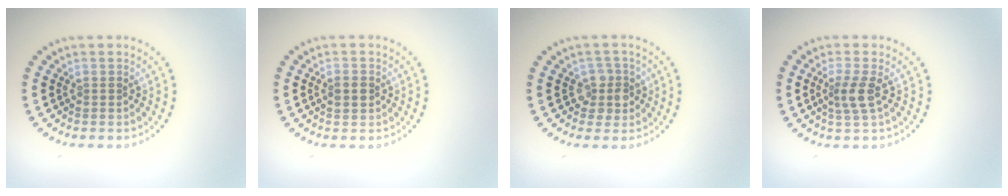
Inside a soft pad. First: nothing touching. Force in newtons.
{"total": 1.7, "press": 1.7, "slide": 0.1}
{"total": 2.2, "press": 2.0, "slide": 1.0}
{"total": 2.3, "press": 1.7, "slide": 1.5}